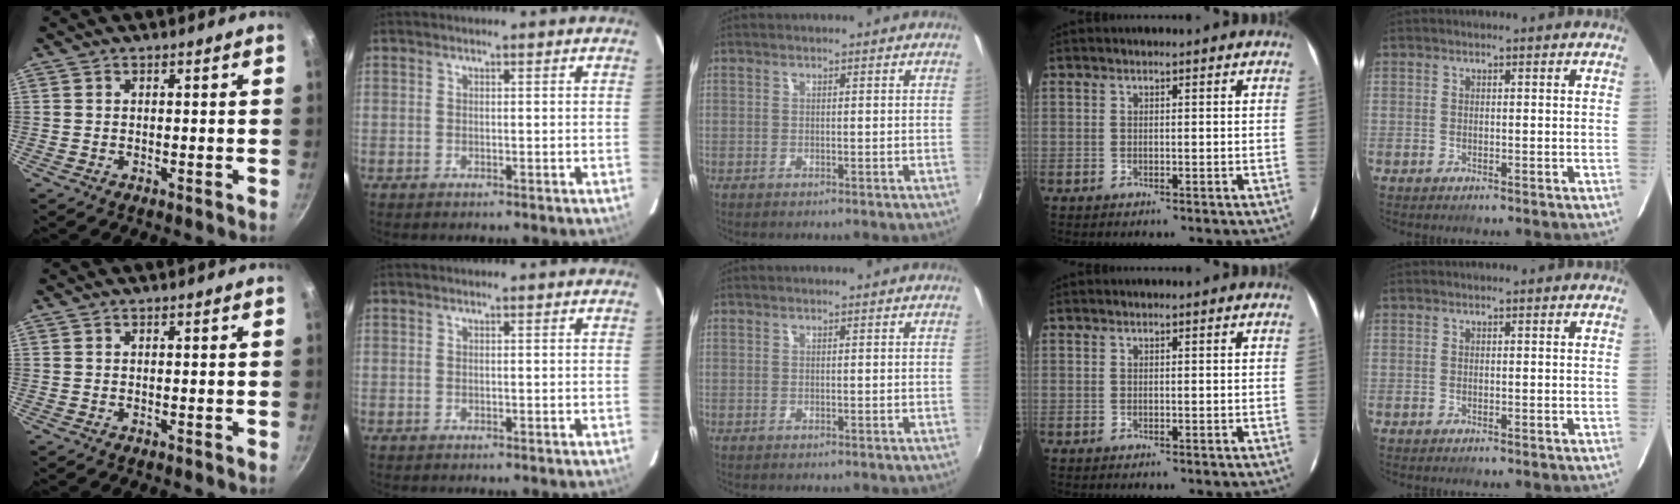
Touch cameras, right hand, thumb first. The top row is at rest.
{}